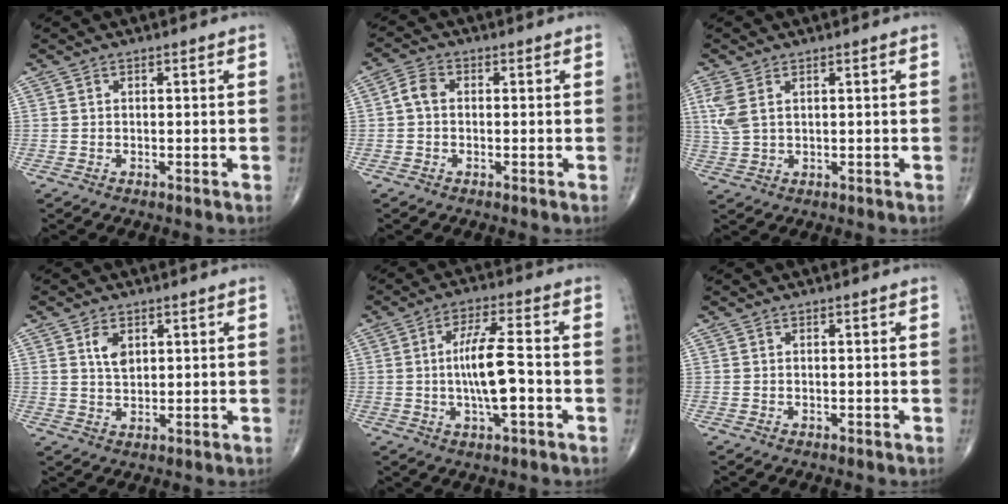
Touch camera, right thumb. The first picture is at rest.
{"total": 3.1, "force": [-0.1, 2.2, 2.2], "torque": [-0.039, 0.009, -0.011]}
{"total": 4.7, "force": [1.8, 2.5, 3.6], "torque": [-0.097, 0.005, 0.046]}
{"total": 4.2, "force": [1.7, 2.5, 2.9], "torque": [-0.046, -0.009, 0.034]}
{"total": 9.8, "force": [-1.2, 2.5, 9.4], "torque": [-0.175, 0.015, -0.021]}
{"total": 0.0}